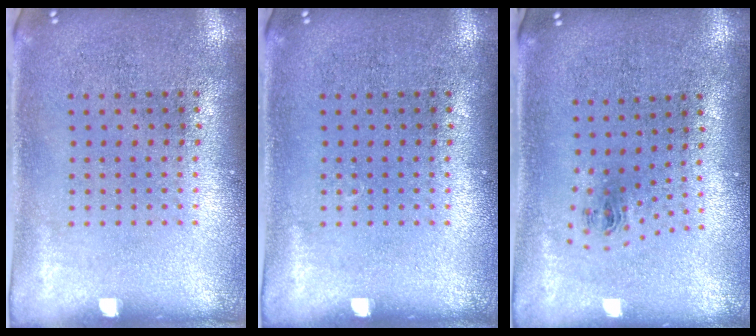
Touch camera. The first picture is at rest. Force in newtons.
{"total": 0.0}
{"total": 1.0, "press": 0.4, "slide": 0.9}